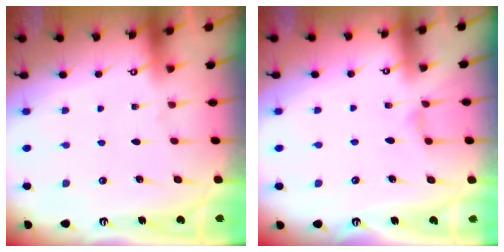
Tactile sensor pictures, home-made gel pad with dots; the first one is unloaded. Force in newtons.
{"total": 1.3, "press": 1.3, "slide": 0.3}